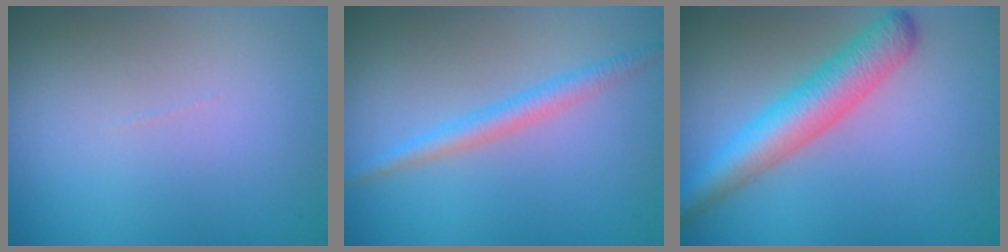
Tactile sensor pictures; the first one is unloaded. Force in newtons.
{"total": 2.3, "press": 2.3, "slide": 0.1}
{"total": 5.4, "press": 5.4, "slide": 0.1}